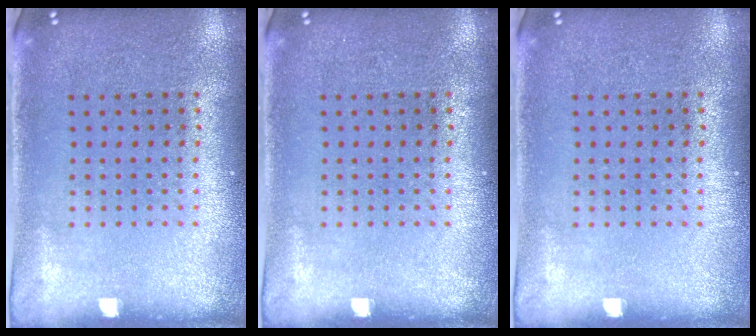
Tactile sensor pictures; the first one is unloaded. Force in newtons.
{"total": 0.0}
{"total": 0.0}